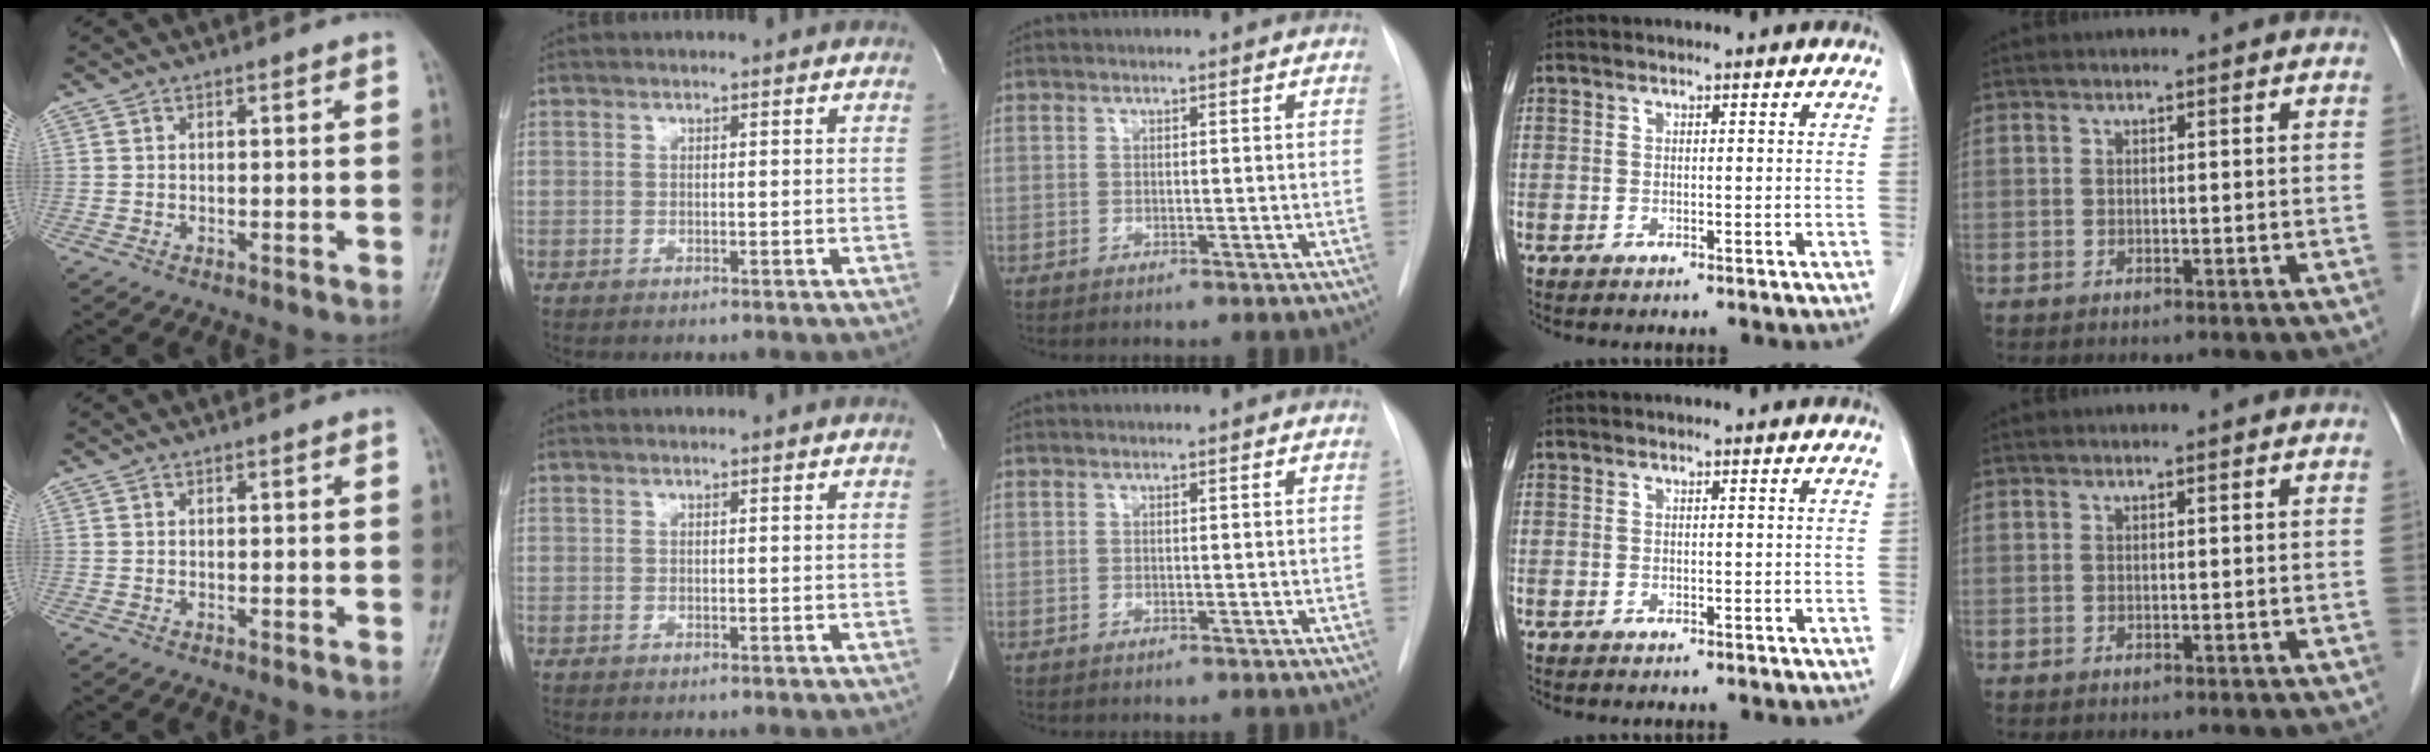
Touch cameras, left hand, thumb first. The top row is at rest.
{}